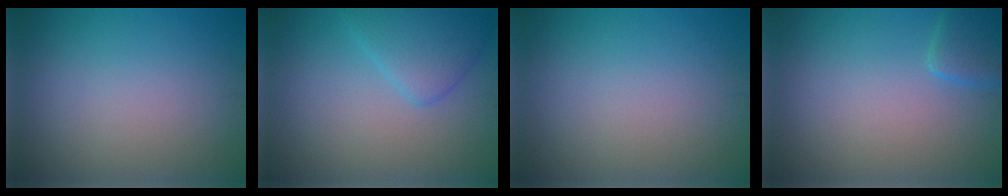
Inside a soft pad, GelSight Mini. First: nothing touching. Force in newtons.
{"total": 2.3, "press": 2.3, "slide": 0.0}
{"total": 0.0}
{"total": 2.4, "press": 2.4, "slide": 0.1}